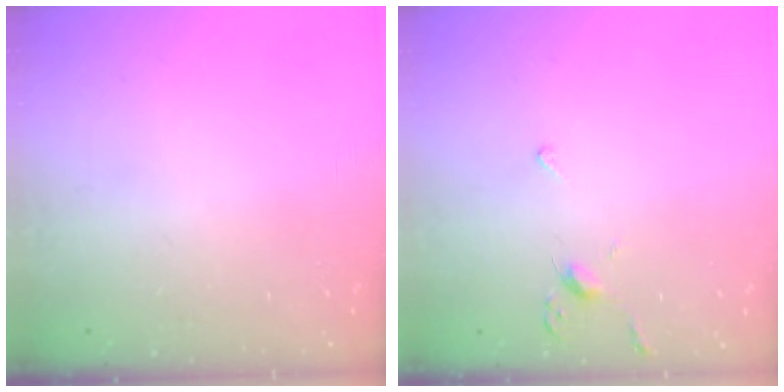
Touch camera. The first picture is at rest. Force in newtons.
{"total": 3.3, "press": 3.2, "slide": 0.9}